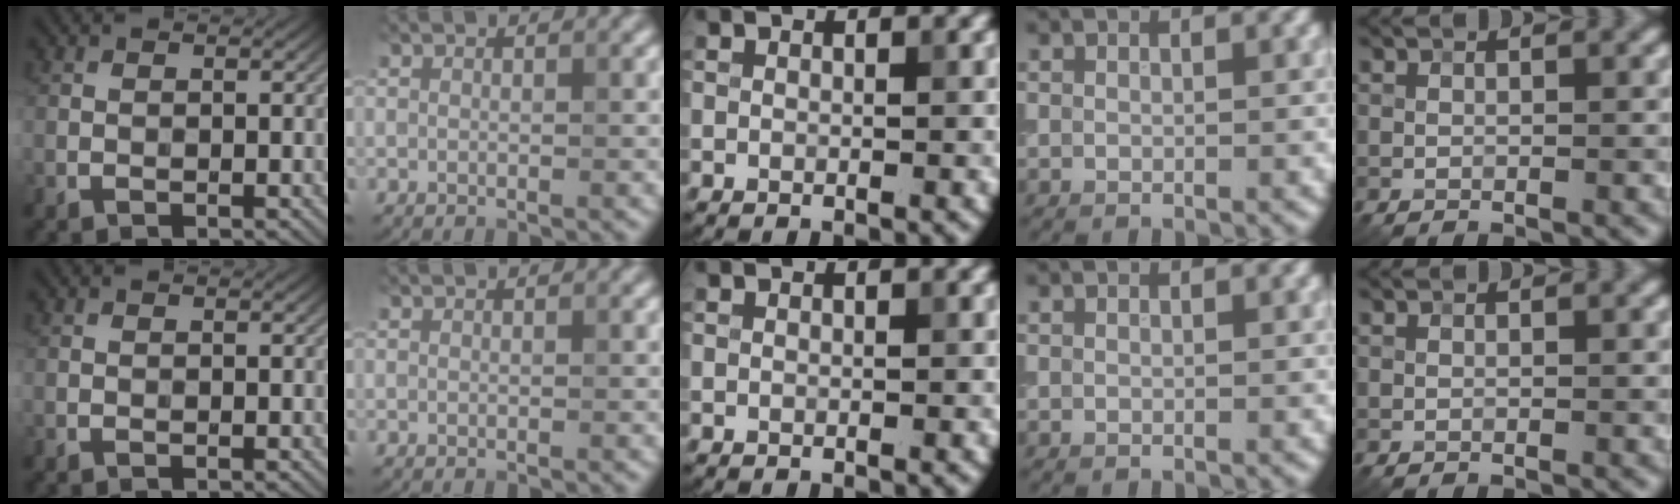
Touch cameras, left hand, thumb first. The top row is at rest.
{}